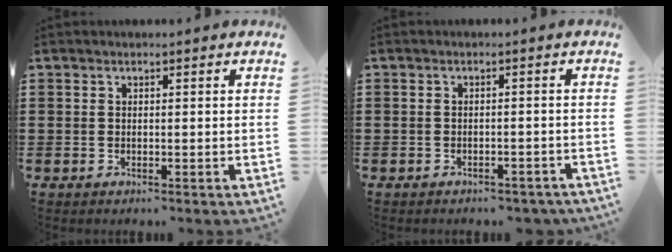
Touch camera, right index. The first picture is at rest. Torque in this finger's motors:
{"motor_torque": [0.05, -0.30, -0.88, -0.21]}